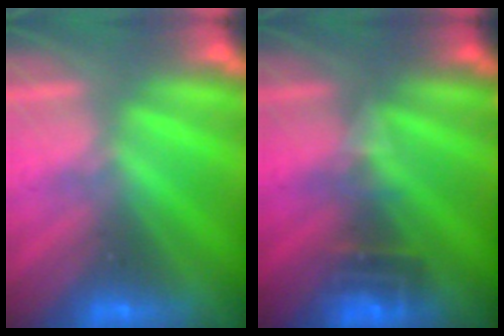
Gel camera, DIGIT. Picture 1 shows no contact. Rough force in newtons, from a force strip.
{"total": 2.7}